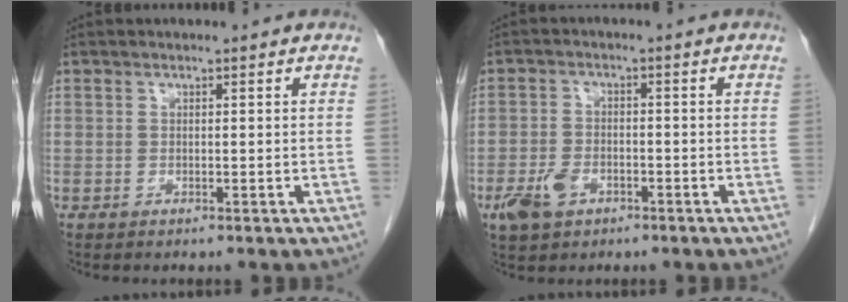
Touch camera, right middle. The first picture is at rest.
{"total": 5.1, "force": [-2.6, 3.2, 3.1], "torque": [-0.069, 0.001, -0.042]}